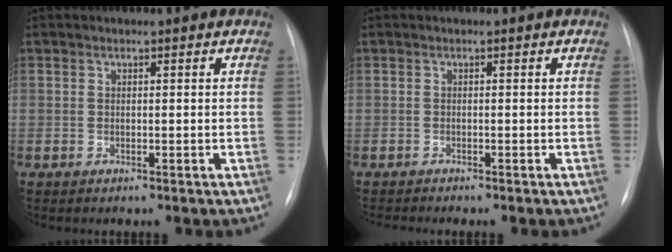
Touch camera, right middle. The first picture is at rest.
{"total": 1.7, "force": [-1.6, -0.4, 0.7], "torque": [-0.004, -0.002, -0.020]}